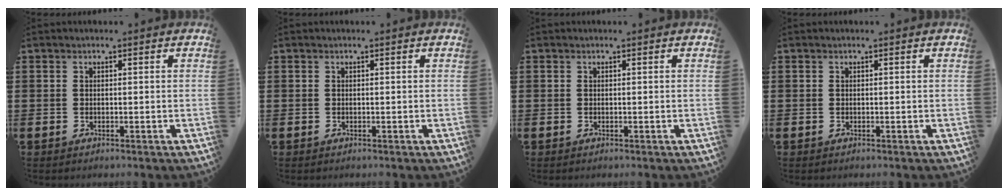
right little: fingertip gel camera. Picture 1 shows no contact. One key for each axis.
{"total": 0.0}
{"total": 0.0}
{"total": 0.0}